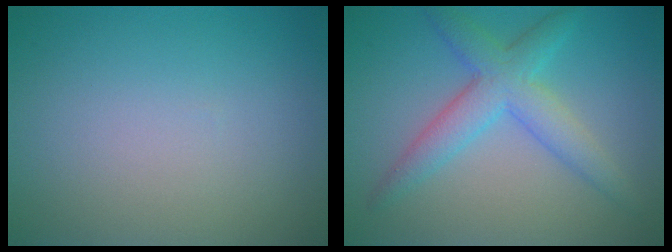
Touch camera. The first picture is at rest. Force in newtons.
{"total": 4.6, "press": 4.6, "slide": 0.1}